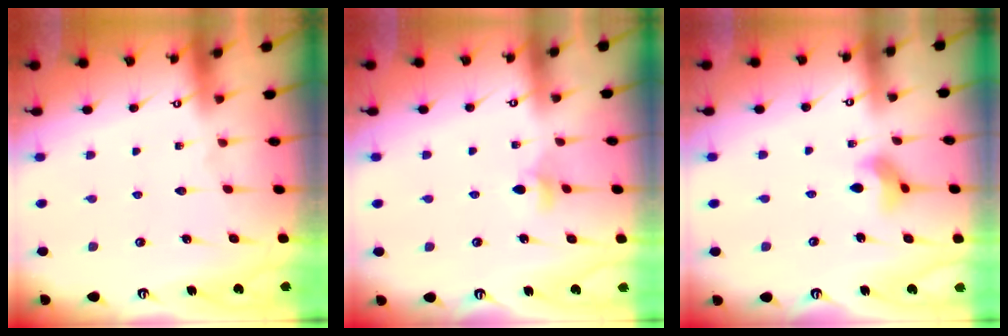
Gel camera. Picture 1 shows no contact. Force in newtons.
{"total": 5.4, "press": 5.3, "slide": 0.6}
{"total": 7.9, "press": 7.6, "slide": 2.1}